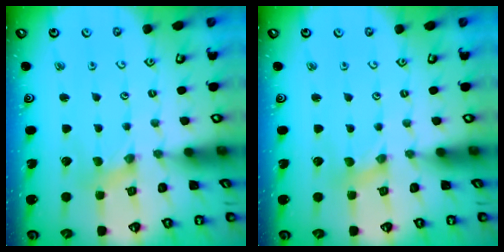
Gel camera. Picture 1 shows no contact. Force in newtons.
{"total": 0.0}